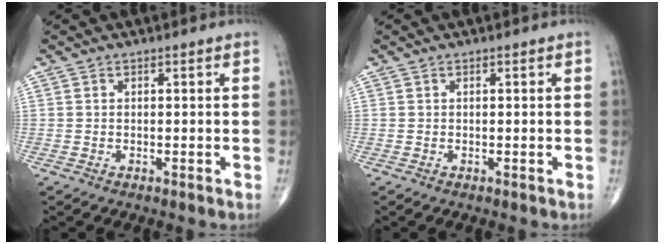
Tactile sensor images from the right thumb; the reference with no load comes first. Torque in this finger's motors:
{"motor_torque": [0.01, -0.01, 0.01, 0.01, 0.00]}